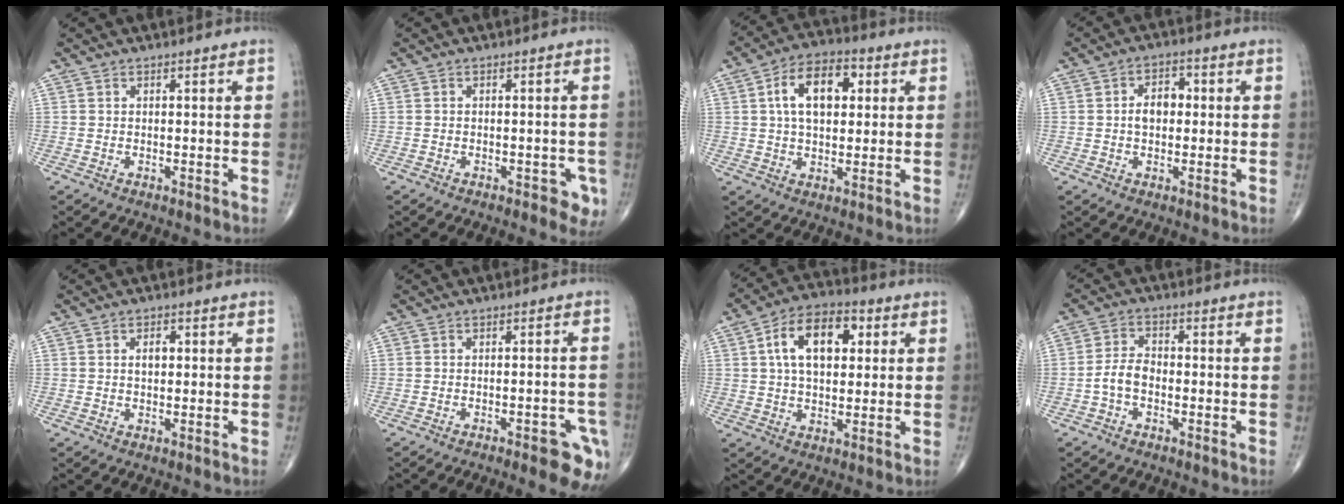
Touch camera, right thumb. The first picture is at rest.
{"total": 3.7, "force": [-1.7, 2.0, 2.6], "torque": [-0.013, 0.004, -0.021]}
{"total": 12.0, "force": [2.8, 7.1, 9.3], "torque": [-0.141, 0.014, 0.039]}
{"total": 5.3, "force": [0.1, 3.7, 3.9], "torque": [-0.052, 0.017, -0.005]}
{"total": 2.5, "force": [0.4, 1.5, 1.9], "torque": [-0.026, 0.006, 0.004]}
{"total": 8.5, "force": [-4.8, 2.9, 6.4], "torque": [-0.063, 0.020, -0.058]}
{"total": 13.3, "force": [3.3, 7.8, 10.3], "torque": [-0.155, 0.015, 0.048]}
{"total": 4.6, "force": [-1.6, 2.8, 3.2], "torque": [-0.061, 0.020, -0.036]}